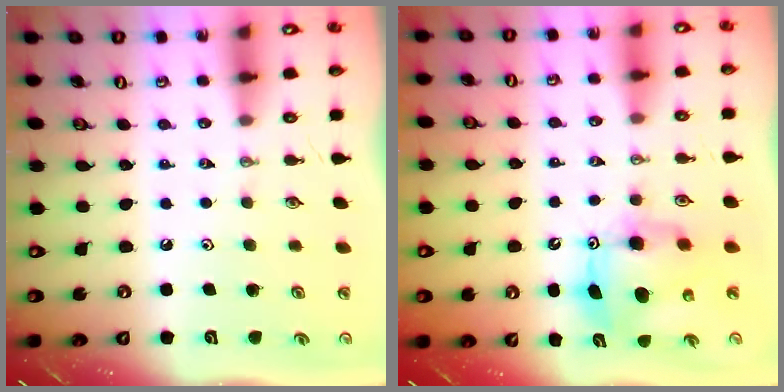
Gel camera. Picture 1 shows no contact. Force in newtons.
{"total": 9.1, "press": 9.1, "slide": 0.7}